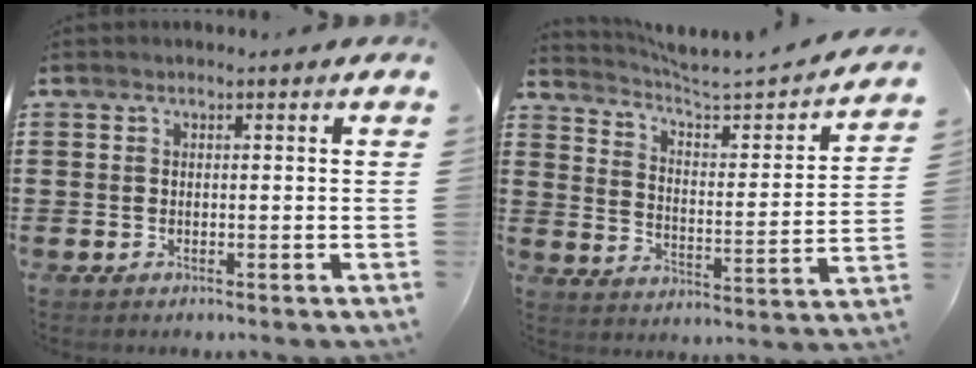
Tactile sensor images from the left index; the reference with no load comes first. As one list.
[{"total": 3.1, "force": [2.9, 0.0, 1.2], "torque": [-0.045, -0.033, 0.036]}]